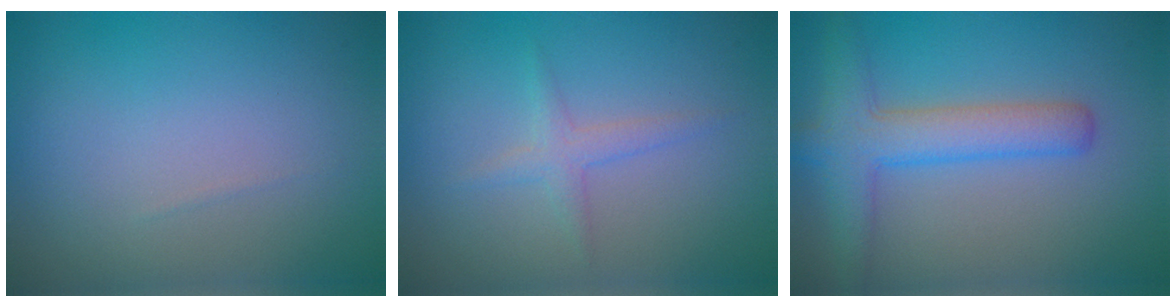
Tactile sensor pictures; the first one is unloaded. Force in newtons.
{"total": 1.6, "press": 1.6, "slide": 0.0}
{"total": 4.9, "press": 4.9, "slide": 0.3}